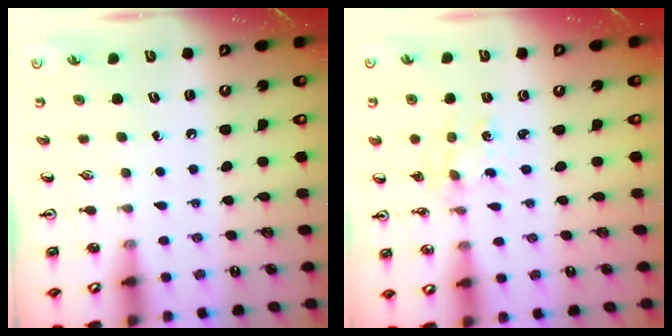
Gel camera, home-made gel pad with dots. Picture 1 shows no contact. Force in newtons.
{"total": 0.8, "press": 0.8, "slide": 0.1}